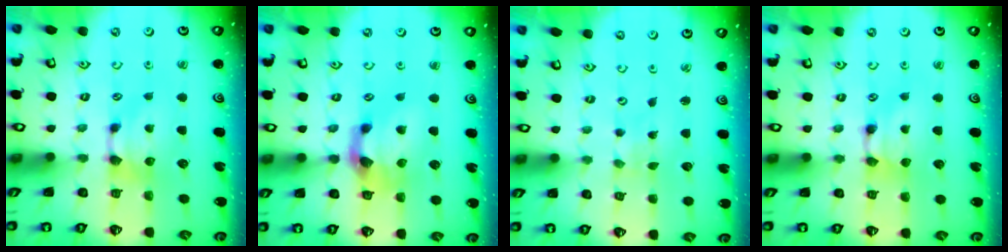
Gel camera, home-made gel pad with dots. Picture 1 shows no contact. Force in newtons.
{"total": 4.6, "press": 4.1, "slide": 2.1}
{"total": 5.9, "press": 5.9, "slide": 0.3}
{"total": 1.8, "press": 1.8, "slide": 0.1}